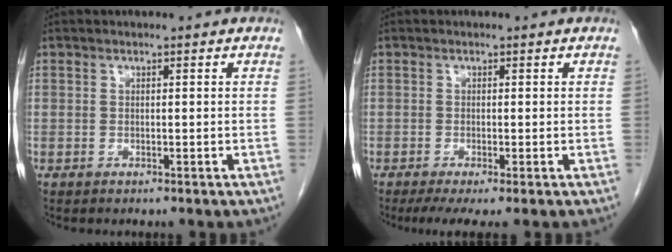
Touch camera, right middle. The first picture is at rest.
{"total": 4.4, "force": [-2.9, 0.5, 3.3], "torque": [-0.049, -0.014, -0.047]}